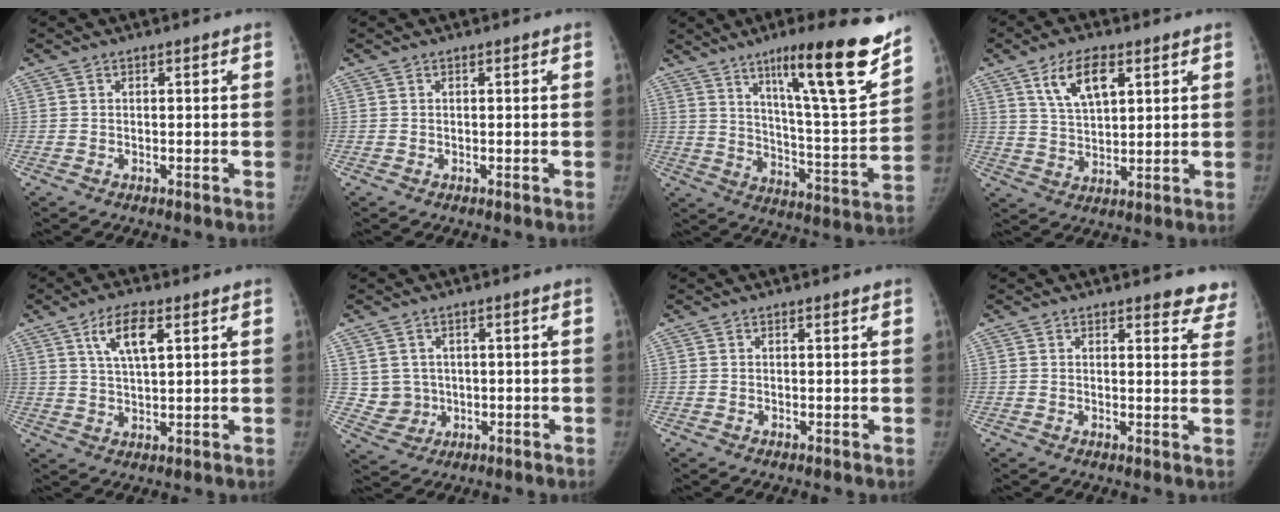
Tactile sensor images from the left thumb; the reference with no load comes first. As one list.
[{"total": 0.0}, {"total": 22.7, "force": [14.4, 2.7, 17.3], "torque": [-0.230, -0.070, 0.226]}, {"total": 9.2, "force": [4.5, 4.3, 6.8], "torque": [-0.109, -0.018, 0.088]}, {"total": 7.4, "force": [3.4, 2.7, 6.0], "torque": [-0.105, -0.010, 0.065]}, {"total": 5.1, "force": [0.6, 4.9, 1.1], "torque": [0.004, -0.001, 0.021]}, {"total": 0.6, "force": [0.4, 0.1, 0.3], "torque": [-0.007, -0.003, 0.007]}, {"total": 7.0, "force": [6.3, 2.4, 2.1], "torque": [0.020, -0.031, 0.048]}]